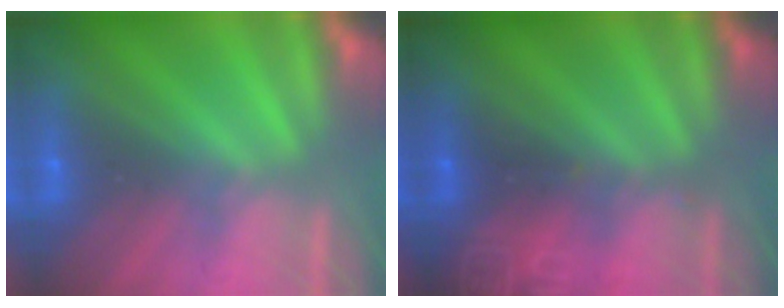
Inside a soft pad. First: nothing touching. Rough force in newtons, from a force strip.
{"total": 2.9}